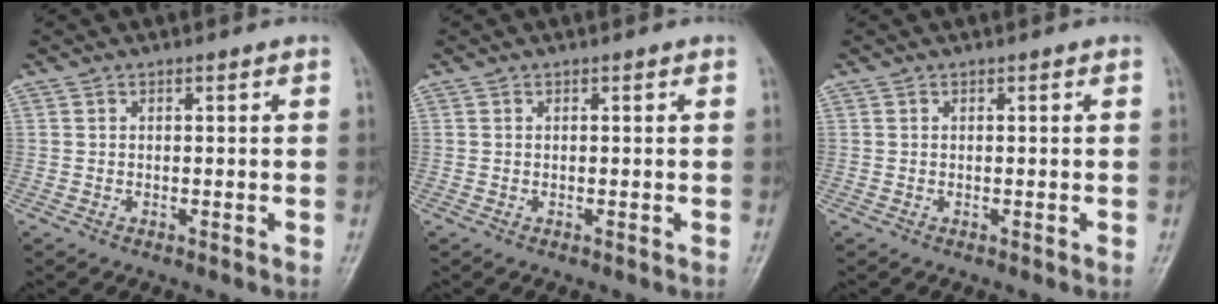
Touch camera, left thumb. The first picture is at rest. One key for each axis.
{"total": 0.0}
{"total": 0.0}